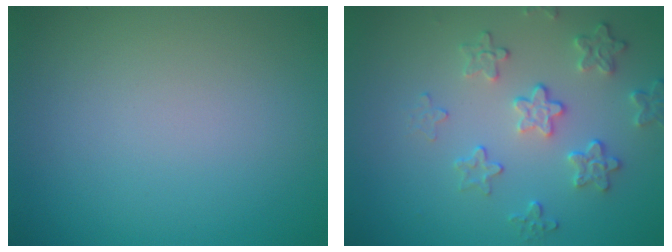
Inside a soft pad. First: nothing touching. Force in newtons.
{"total": 3.4, "press": 2.9, "slide": 1.8}